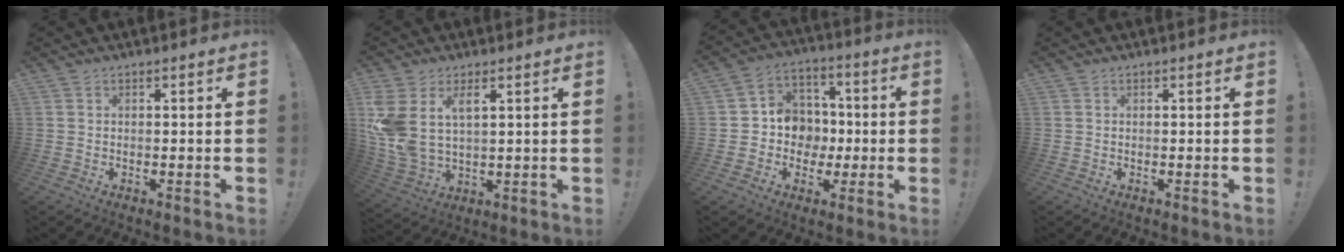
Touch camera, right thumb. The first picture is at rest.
{"total": 9.5, "force": [4.4, 5.3, 6.5], "torque": [-0.138, -0.029, 0.084]}
{"total": 10.9, "force": [-1.6, 10.4, 3.2], "torque": [-0.036, 0.012, -0.018]}
{"total": 0.0}